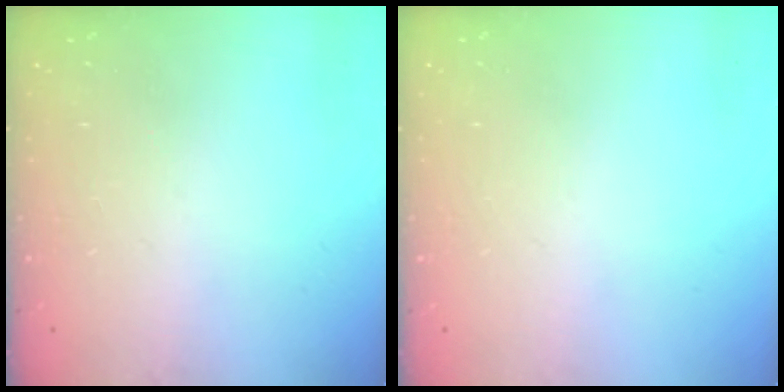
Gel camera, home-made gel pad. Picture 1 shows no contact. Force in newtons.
{"total": 0.0}